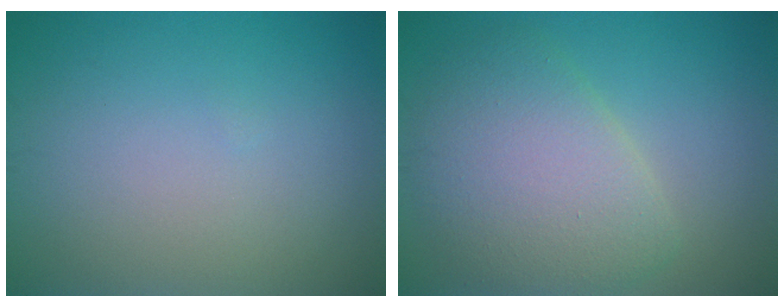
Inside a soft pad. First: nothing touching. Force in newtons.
{"total": 6.5, "press": 6.4, "slide": 0.6}